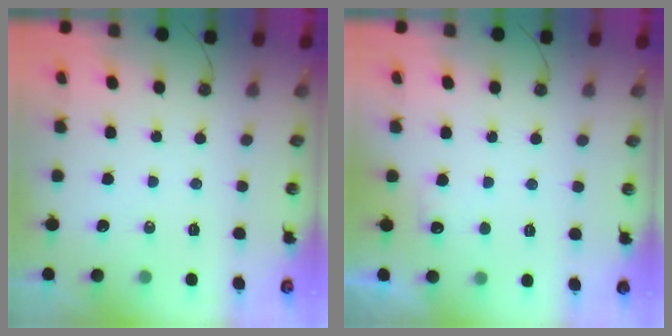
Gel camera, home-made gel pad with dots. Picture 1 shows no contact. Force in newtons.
{"total": 5.0, "press": 4.8, "slide": 1.2}